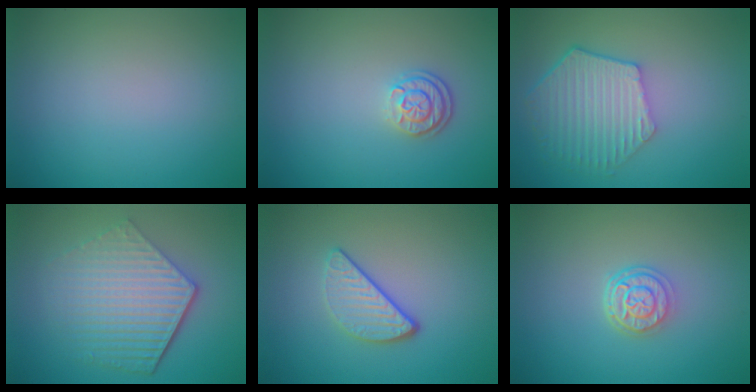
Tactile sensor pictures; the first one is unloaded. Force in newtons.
{"total": 2.3, "press": 2.0, "slide": 1.3}
{"total": 5.9, "press": 4.6, "slide": 3.7}
{"total": 6.0, "press": 4.5, "slide": 4.0}
{"total": 3.0, "press": 2.4, "slide": 1.9}
{"total": 3.1, "press": 2.4, "slide": 1.9}